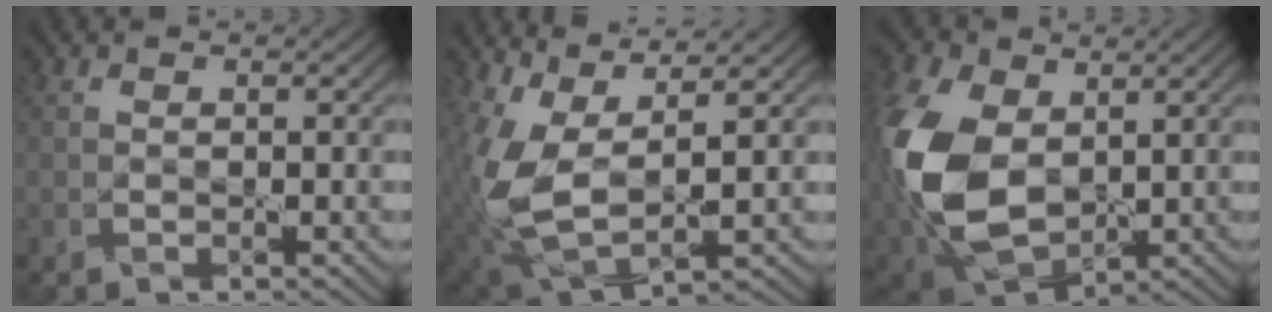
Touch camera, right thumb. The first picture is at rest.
{"total": 9.5, "force": [1.7, 4.7, 8.1], "torque": [-0.203, -0.013, 0.035]}
{"total": 16.0, "force": [1.2, 10.6, 11.9], "torque": [-0.329, -0.009, 0.017]}